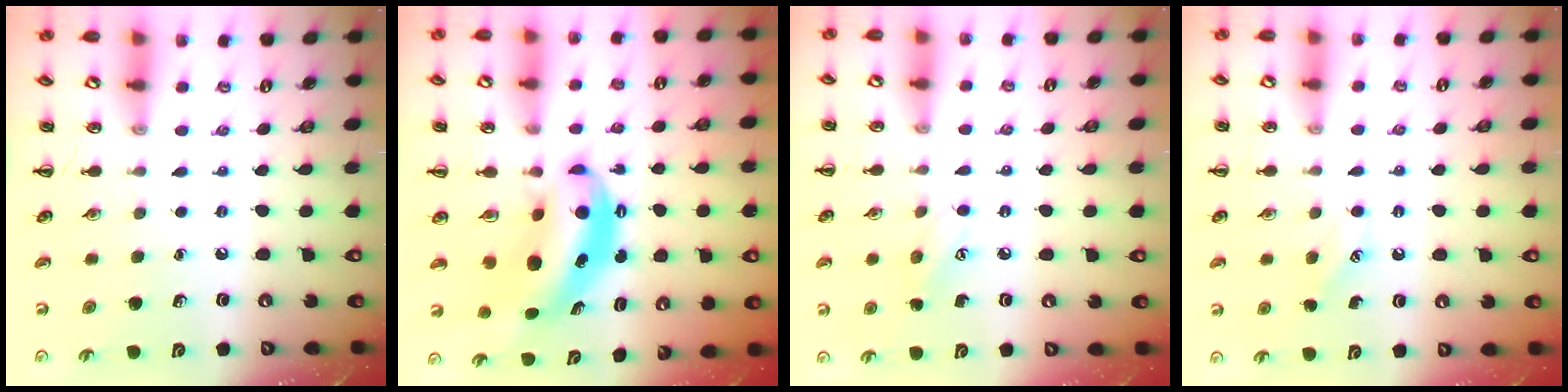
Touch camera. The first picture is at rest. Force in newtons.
{"total": 8.3, "press": 8.0, "slide": 2.1}
{"total": 6.4, "press": 6.2, "slide": 1.6}
{"total": 5.5, "press": 5.3, "slide": 1.4}